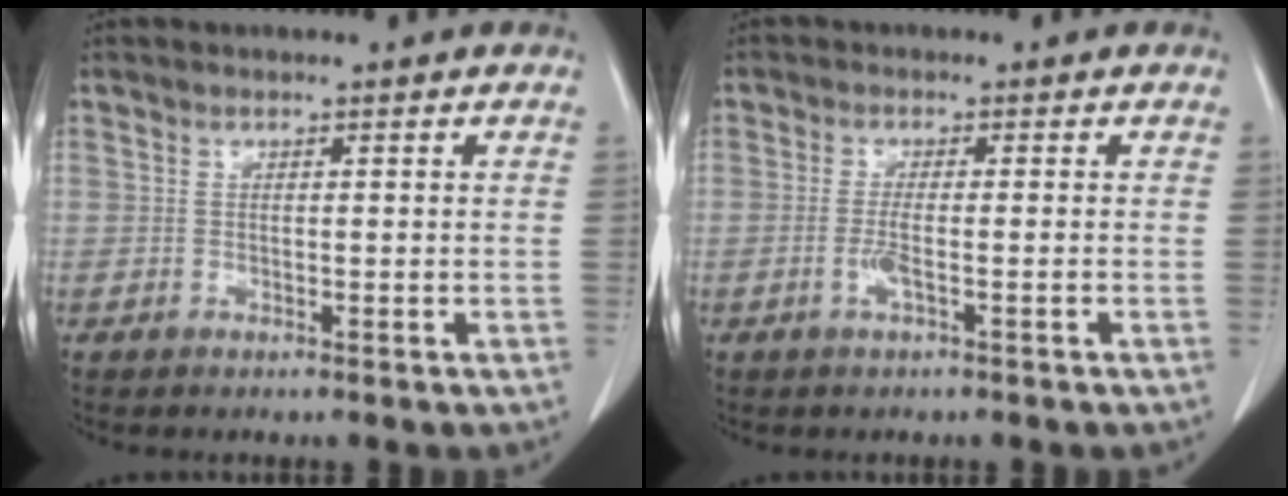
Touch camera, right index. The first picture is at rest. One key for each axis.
{"total": 2.2, "fx": -0.9, "fy": 0.1, "fz": 2.1, "tx": -0.044, "ty": -0.002, "tz": -0.018}